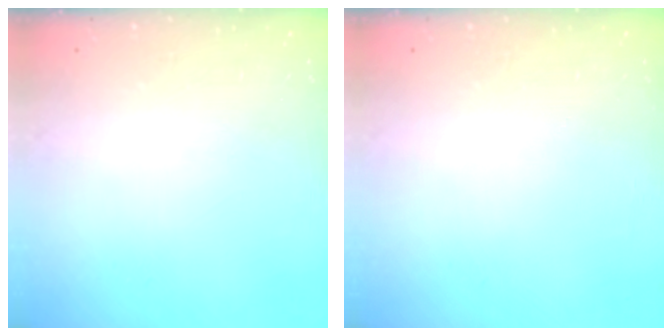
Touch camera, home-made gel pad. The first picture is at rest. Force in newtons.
{"total": 0.0}